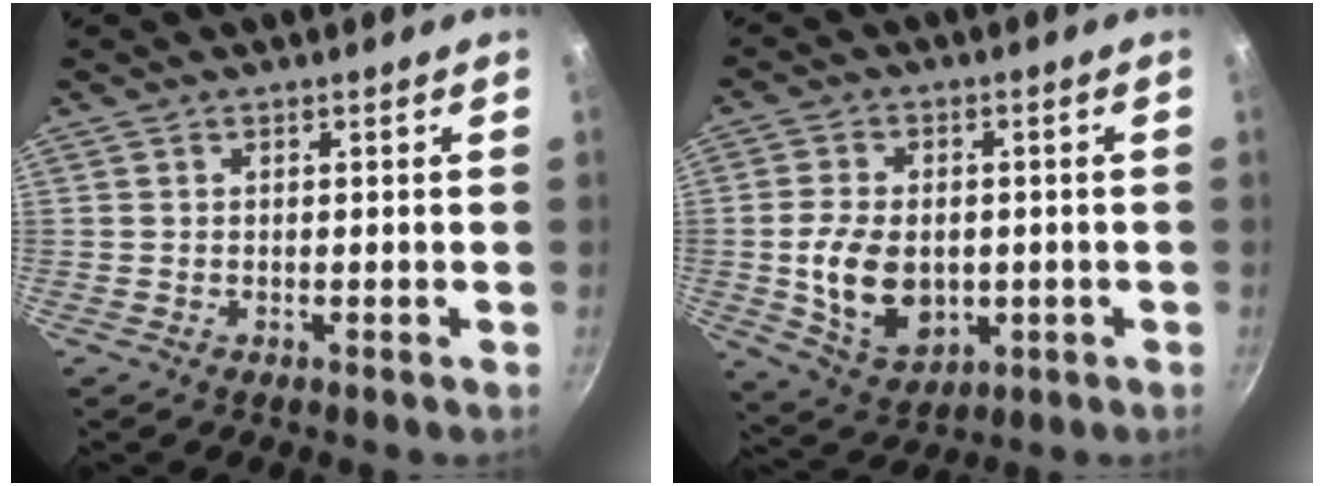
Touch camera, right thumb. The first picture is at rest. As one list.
[{"total": 12.2, "force": [-1.1, 8.5, 8.8], "torque": [-0.147, -0.003, -0.005]}]